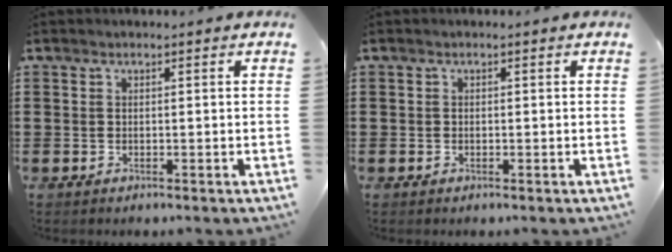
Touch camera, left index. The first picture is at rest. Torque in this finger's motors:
{"motor_torque": [-0.09, 0.09, -0.02, -0.01]}